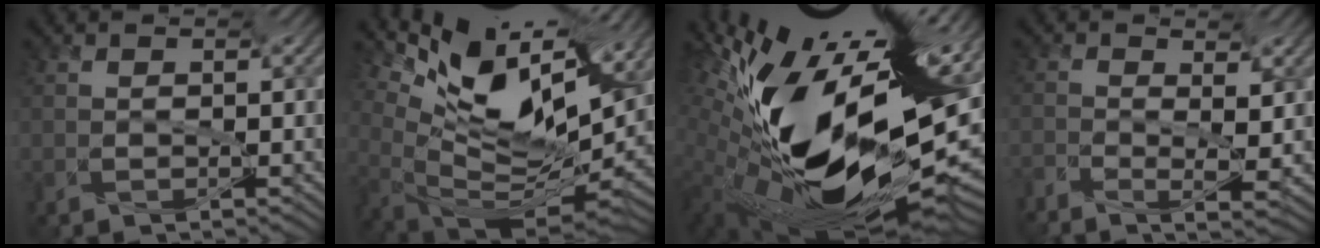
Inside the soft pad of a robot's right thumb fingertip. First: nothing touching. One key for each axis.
{"total": 11.6, "fx": 5.8, "fy": 3.9, "fz": 9.2, "tx": -0.178, "ty": 0.009, "tz": 0.114}
{"total": 17.6, "fx": 1.6, "fy": 7.9, "fz": 15.7, "tx": -0.268, "ty": -0.015, "tz": 0.035}
{"total": 5.0, "fx": -1.0, "fy": 2.6, "fz": 4.2, "tx": -0.084, "ty": -0.011, "tz": -0.011}